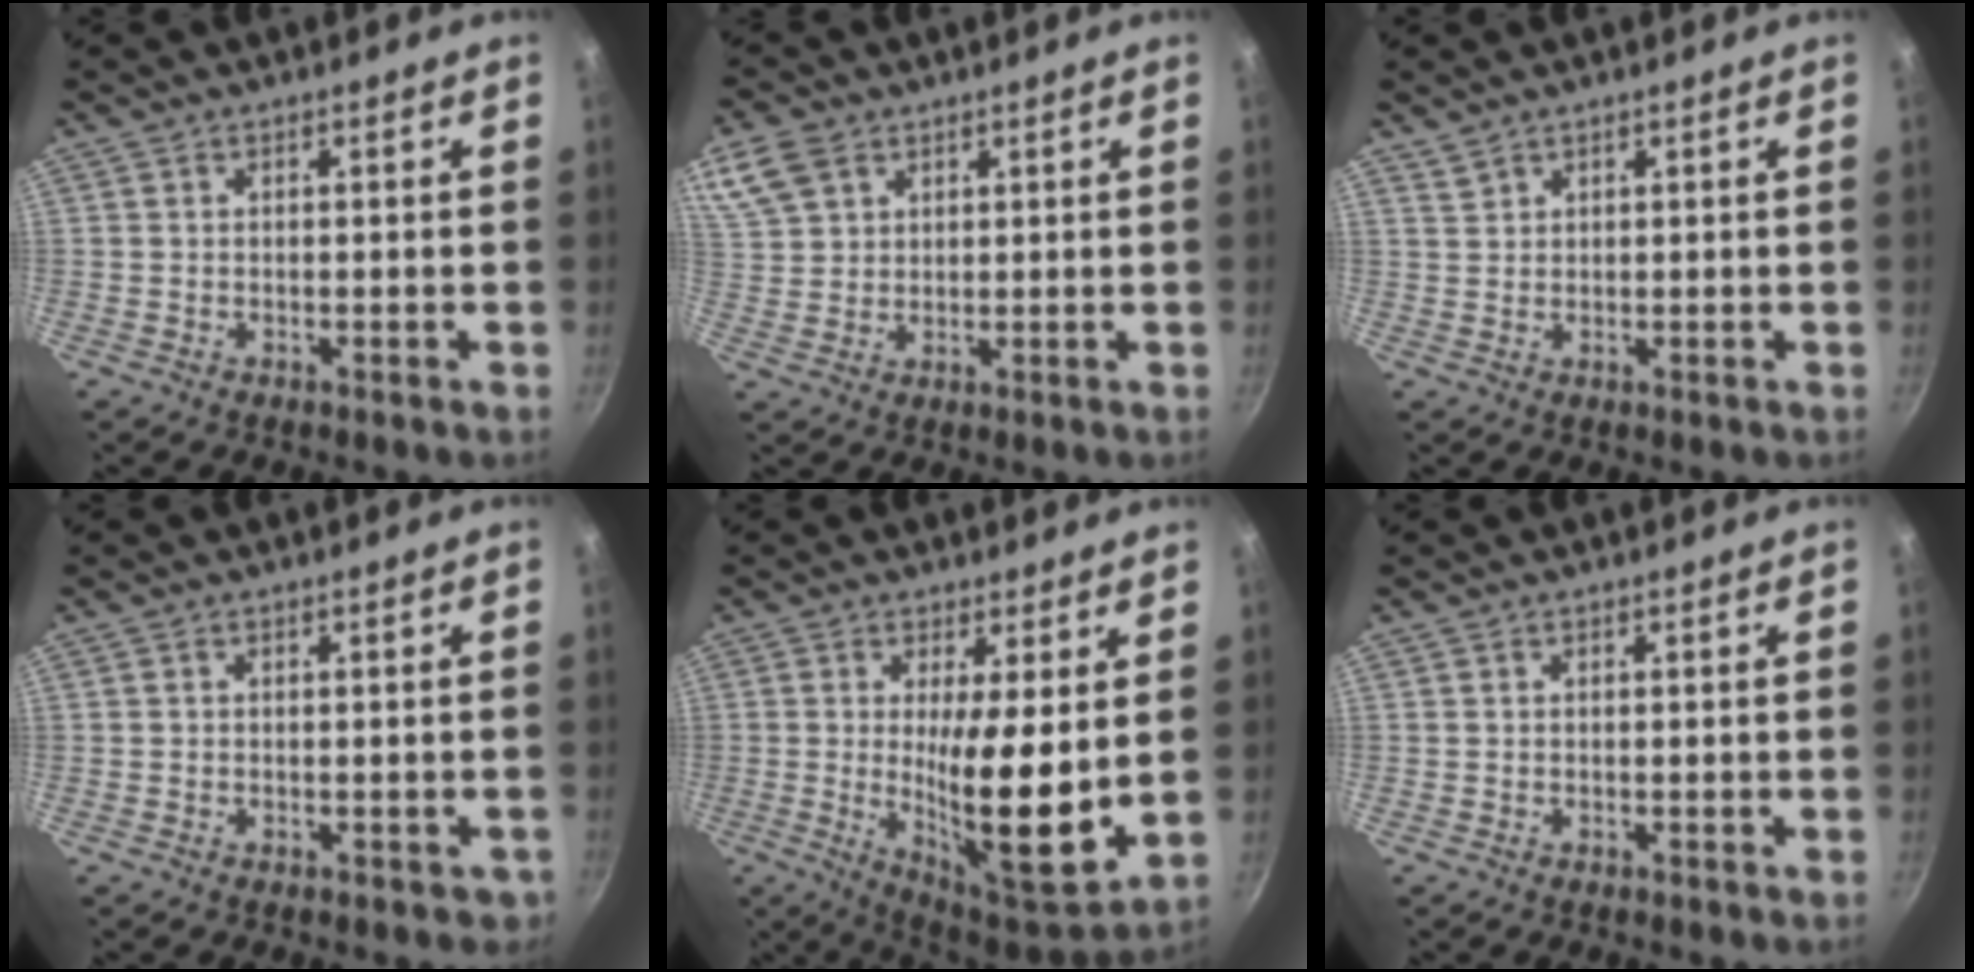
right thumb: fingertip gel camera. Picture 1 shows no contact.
{"total": 8.6, "force": [4.7, 6.0, 4.0], "torque": [-0.072, -0.003, 0.097]}
{"total": 1.5, "force": [1.4, 0.6, 0.2], "torque": [0.001, -0.001, 0.031]}
{"total": 1.5, "force": [-0.4, 1.2, 0.8], "torque": [-0.001, 0.006, 0.001]}
{"total": 14.9, "force": [1.1, 3.5, 14.4], "torque": [-0.226, -0.044, 0.024]}
{"total": 0.0}